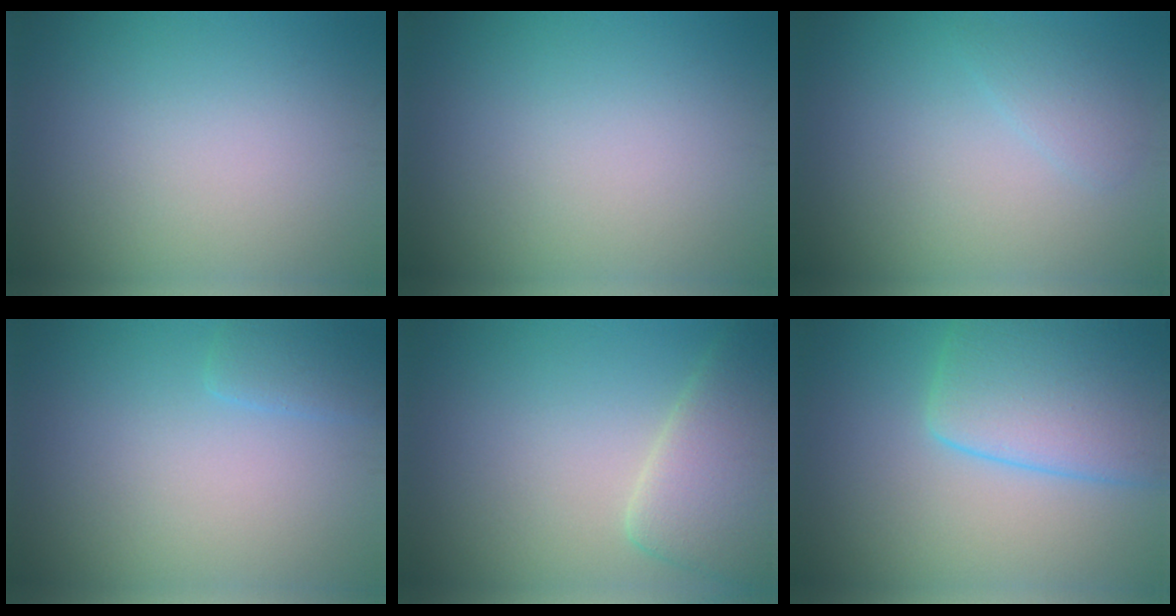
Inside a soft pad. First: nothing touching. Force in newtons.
{"total": 0.0}
{"total": 1.6, "press": 1.6, "slide": 0.0}
{"total": 1.9, "press": 1.8, "slide": 0.3}
{"total": 6.1, "press": 6.1, "slide": 0.6}
{"total": 8.5, "press": 8.5, "slide": 0.5}